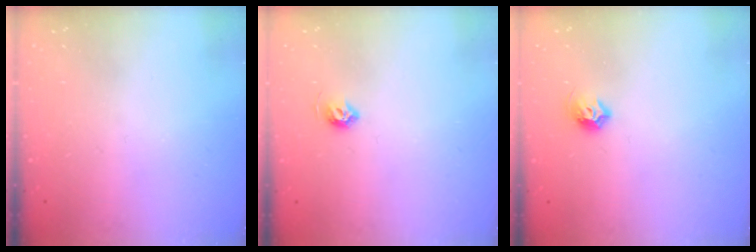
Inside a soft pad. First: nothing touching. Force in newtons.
{"total": 4.9, "press": 4.9, "slide": 0.7}
{"total": 6.6, "press": 6.5, "slide": 1.2}